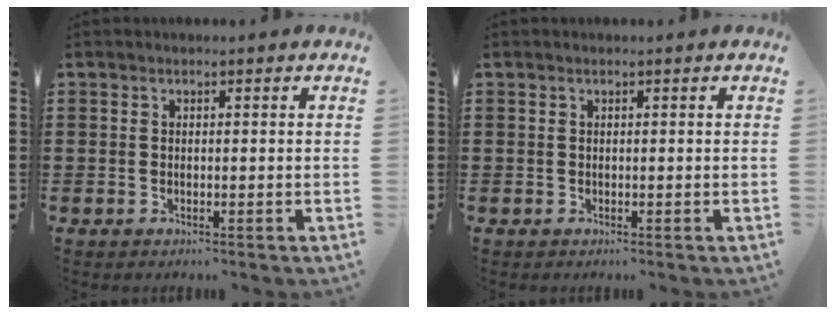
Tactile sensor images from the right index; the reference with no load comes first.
{"total": 0.0}